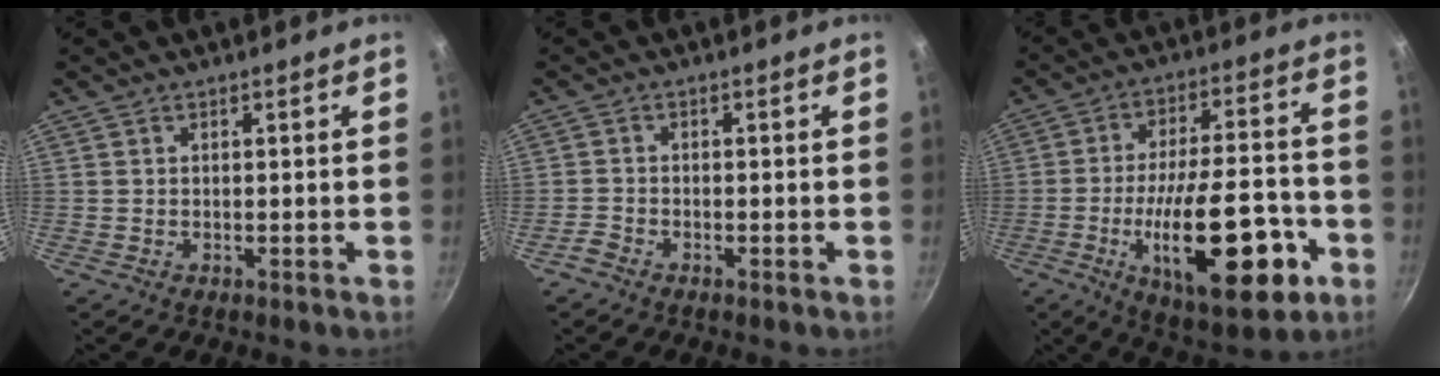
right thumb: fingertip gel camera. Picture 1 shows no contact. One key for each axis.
{"total": 1.8, "fx": -1.6, "fy": 0.6, "fz": 0.7, "tx": -0.031, "ty": 0.012, "tz": -0.035}
{"total": 23.1, "fx": -7.7, "fy": 9.0, "fz": 19.8, "tx": -0.281, "ty": 0.027, "tz": -0.110}